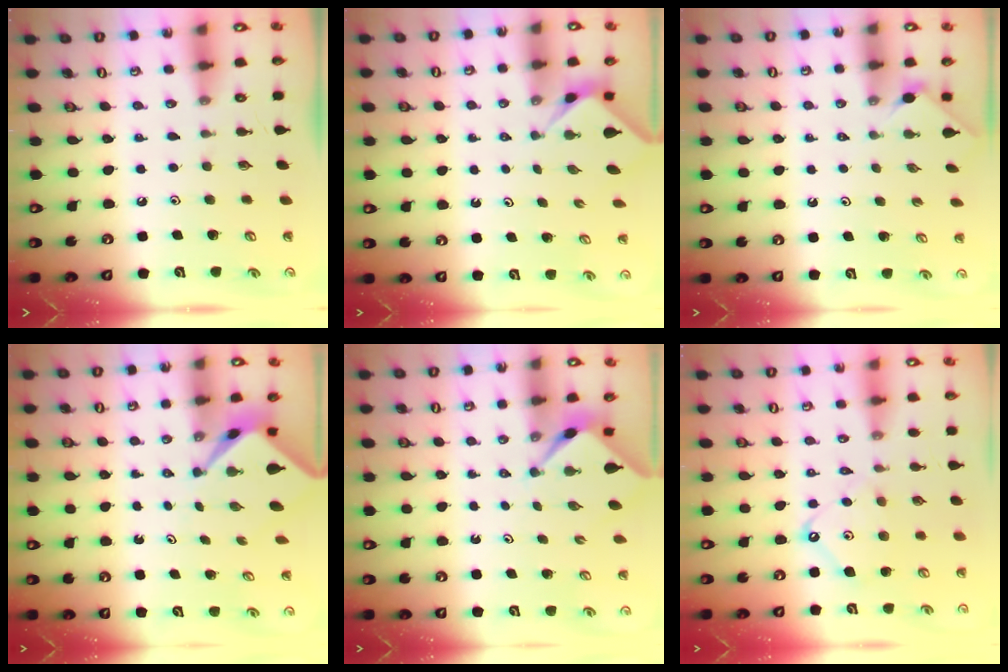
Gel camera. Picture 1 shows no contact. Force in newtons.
{"total": 2.3, "press": 2.3, "slide": 0.1}
{"total": 1.7, "press": 1.7, "slide": 0.4}
{"total": 2.4, "press": 2.4, "slide": 0.1}
{"total": 2.3, "press": 2.3, "slide": 0.3}
{"total": 8.0, "press": 7.9, "slide": 0.9}